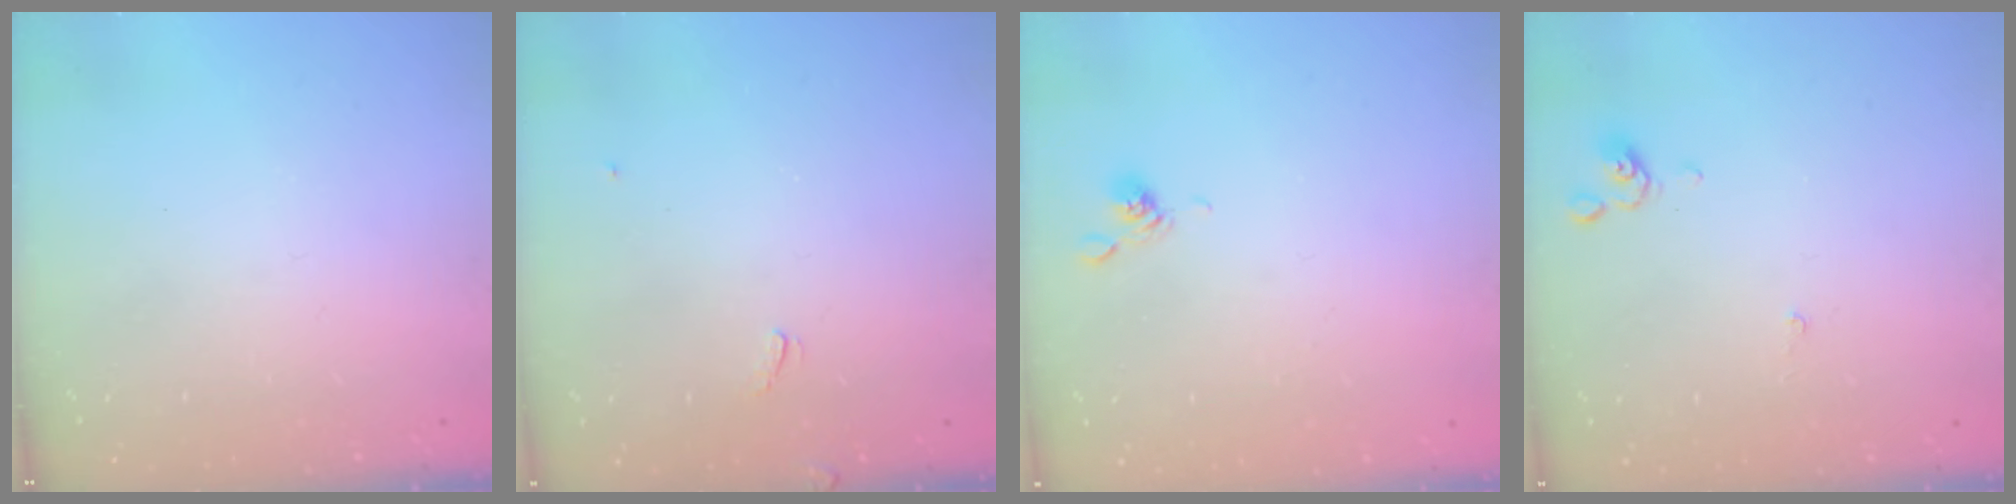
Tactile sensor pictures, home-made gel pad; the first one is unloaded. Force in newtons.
{"total": 3.3, "press": 3.3, "slide": 0.5}
{"total": 6.2, "press": 6.2, "slide": 0.5}
{"total": 0.0}